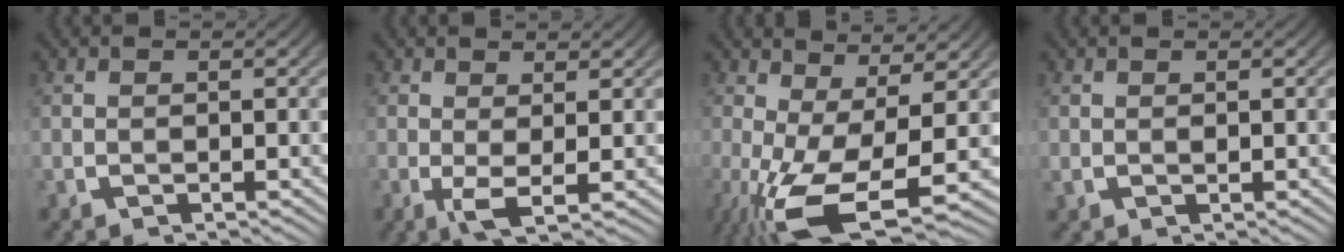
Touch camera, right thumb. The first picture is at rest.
{"total": 2.8, "force": [0.2, 1.0, 2.6], "torque": [-0.052, -0.015, 0.005]}
{"total": 10.1, "force": [-2.2, 4.8, 8.6], "torque": [-0.183, -0.050, -0.009]}
{"total": 0.6, "force": [0.4, 0.2, 0.3], "torque": [-0.008, 0.001, 0.009]}